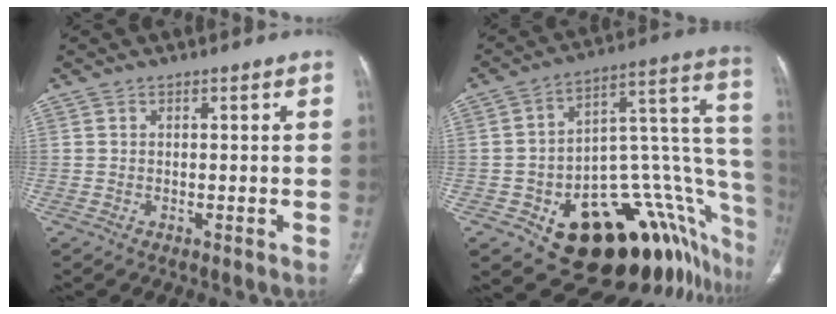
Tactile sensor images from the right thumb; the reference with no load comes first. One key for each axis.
{"total": 32.1, "fx": -13.6, "fy": 15.3, "fz": 24.7, "tx": -0.188, "ty": 0.101, "tz": -0.180}